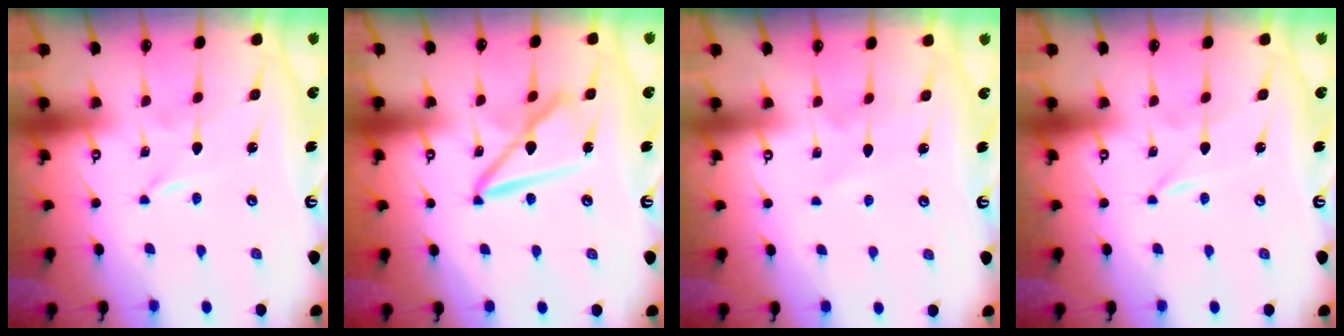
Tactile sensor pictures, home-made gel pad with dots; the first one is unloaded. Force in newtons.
{"total": 11.2, "press": 11.2, "slide": 0.9}
{"total": 3.7, "press": 3.7, "slide": 0.5}
{"total": 0.0}